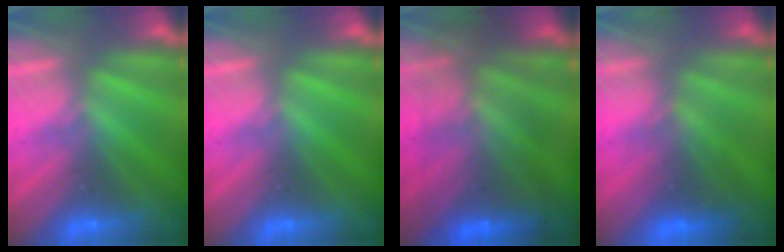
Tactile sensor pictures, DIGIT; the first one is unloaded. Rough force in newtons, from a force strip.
{"total": 0.0}
{"total": 7.0}
{"total": 6.9}